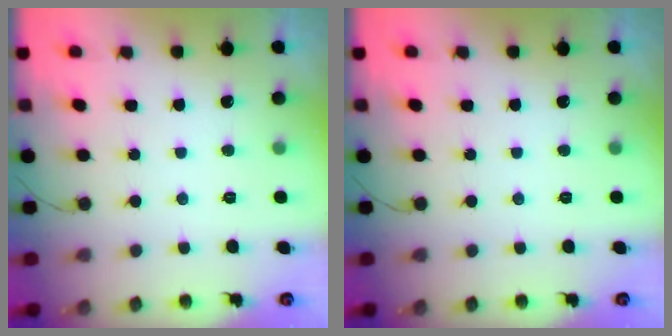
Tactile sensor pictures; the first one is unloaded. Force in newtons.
{"total": 0.0}